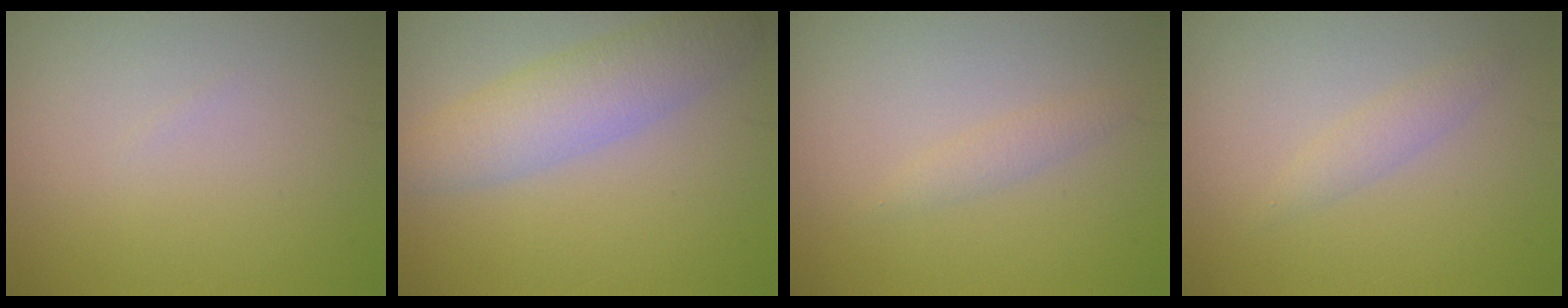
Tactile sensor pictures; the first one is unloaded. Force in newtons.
{"total": 4.4, "press": 4.4, "slide": 0.2}
{"total": 1.1, "press": 1.1, "slide": 0.1}
{"total": 1.3, "press": 1.3, "slide": 0.0}